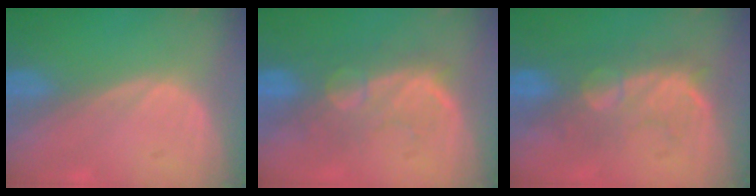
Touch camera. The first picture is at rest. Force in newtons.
{"total": 9.2, "press": 8.3, "slide": 4.0}
{"total": 7.9, "press": 7.7, "slide": 1.3}